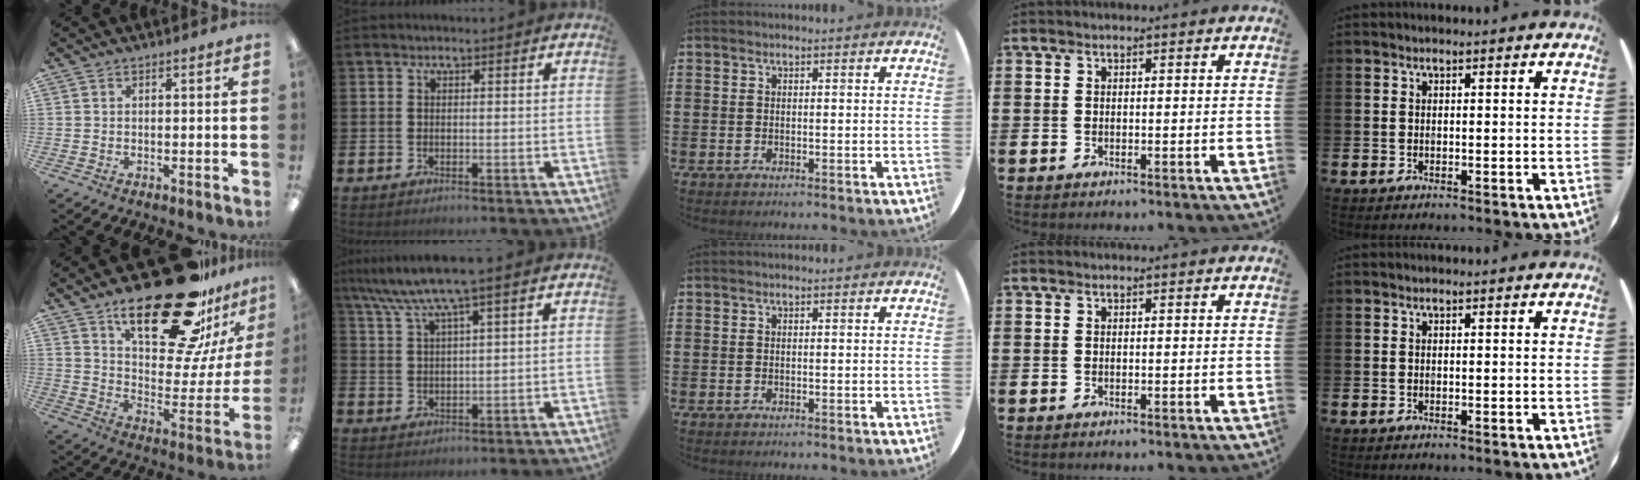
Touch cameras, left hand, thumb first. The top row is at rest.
{"thumb": {"total": 29.9, "force": [19.5, 11.3, 19.5], "torque": [-0.285, -0.121, 0.324]}, "index": {"total": 7.0, "force": [5.4, 0.2, 4.5], "torque": [-0.098, -0.016, 0.093]}}